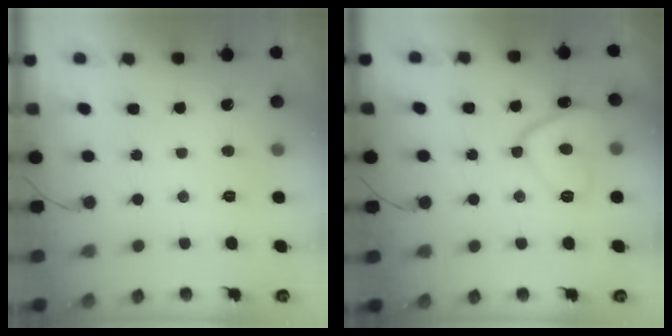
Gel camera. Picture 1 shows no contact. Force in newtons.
{"total": 10.9, "press": 10.9, "slide": 1.1}